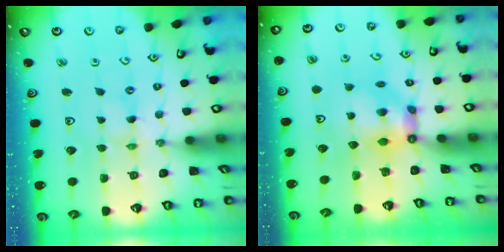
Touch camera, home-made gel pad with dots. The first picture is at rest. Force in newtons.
{"total": 5.4, "press": 5.4, "slide": 0.8}